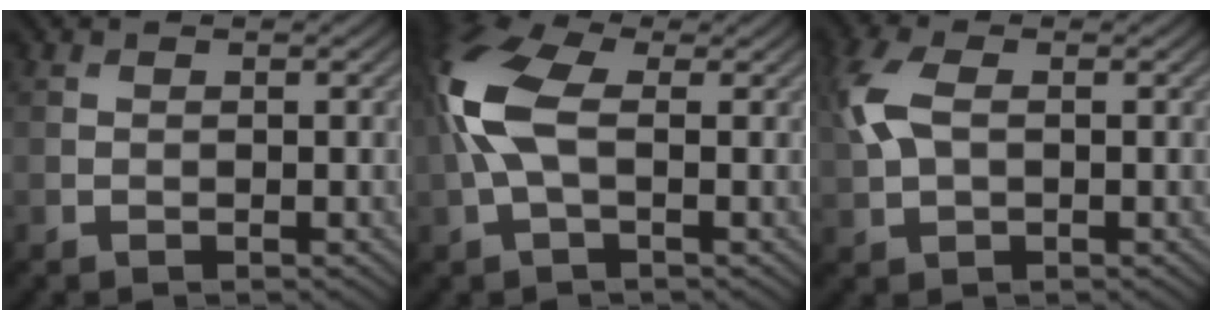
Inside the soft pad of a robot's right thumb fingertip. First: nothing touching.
{"total": 8.8, "force": [0.3, 4.2, 7.7], "torque": [-0.193, 0.021, -0.009]}
{"total": 5.6, "force": [0.9, 3.3, 4.4], "torque": [-0.121, 0.012, 0.013]}